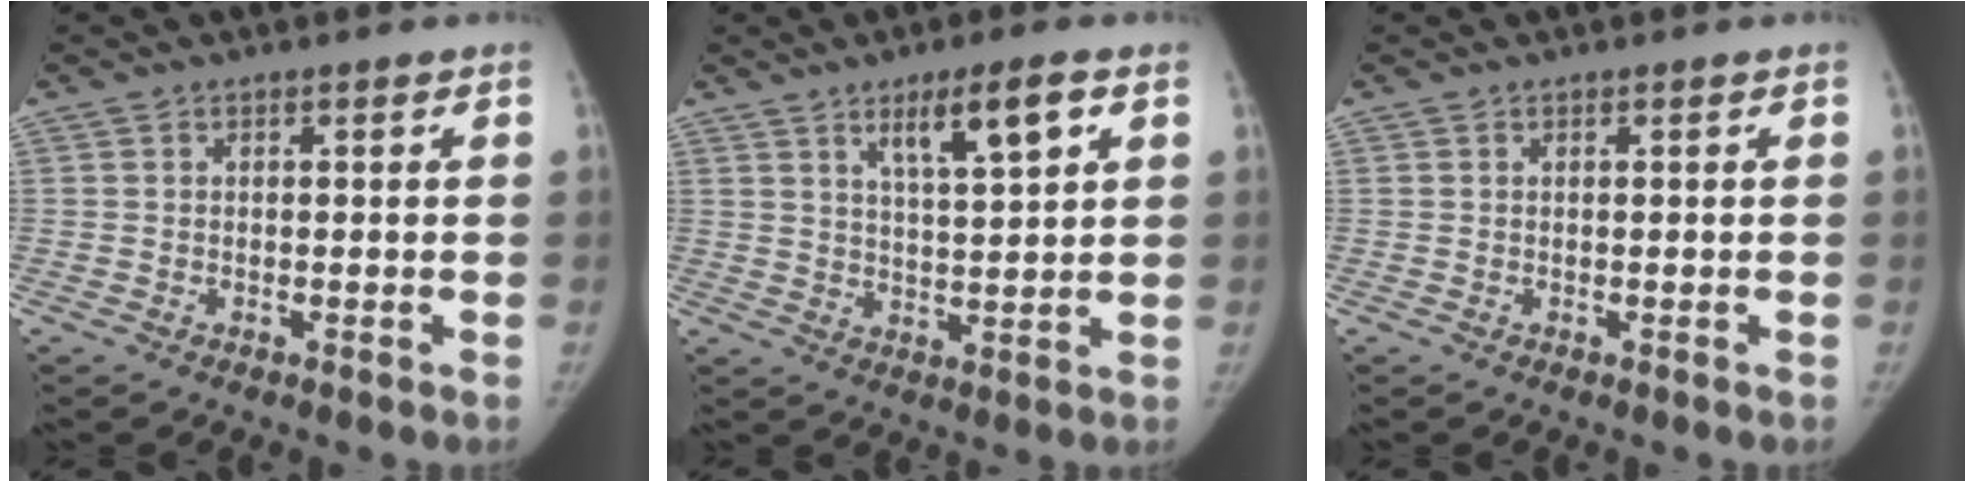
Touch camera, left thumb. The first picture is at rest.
{"total": 8.4, "force": [4.2, 1.7, 7.1], "torque": [-0.114, -0.019, 0.074]}
{"total": 0.0}